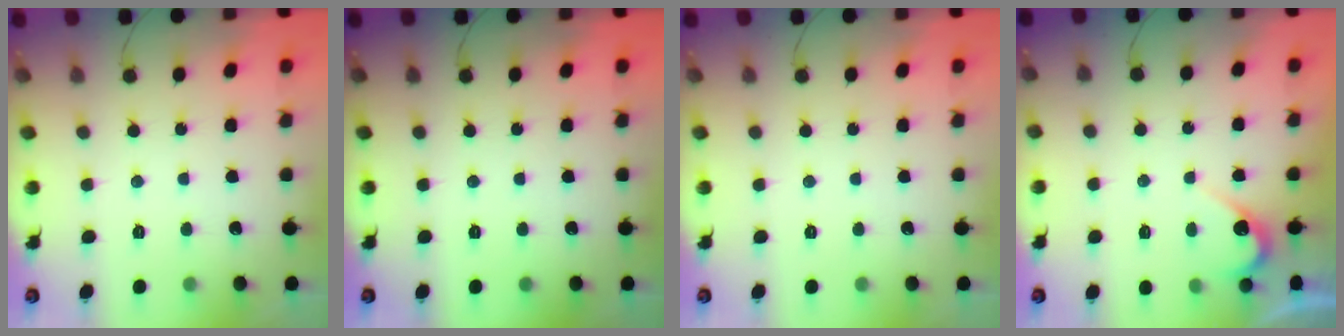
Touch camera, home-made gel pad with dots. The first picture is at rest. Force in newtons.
{"total": 0.0}
{"total": 0.0}
{"total": 4.3, "press": 4.3, "slide": 0.3}